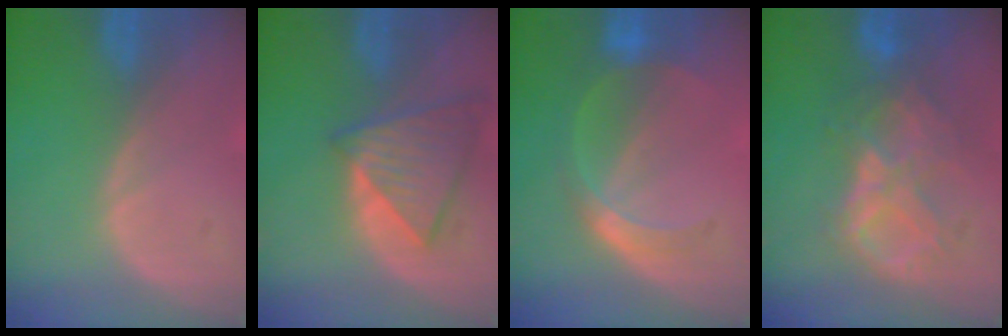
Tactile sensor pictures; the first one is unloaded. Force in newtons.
{"total": 8.0, "press": 7.2, "slide": 3.5}
{"total": 5.7, "press": 5.3, "slide": 2.0}
{"total": 8.8, "press": 7.7, "slide": 4.2}